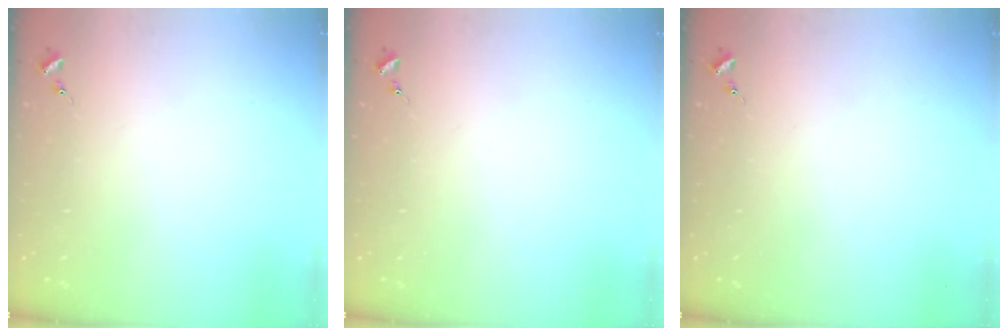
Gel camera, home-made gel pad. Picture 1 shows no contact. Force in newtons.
{"total": 0.0}
{"total": 0.0}